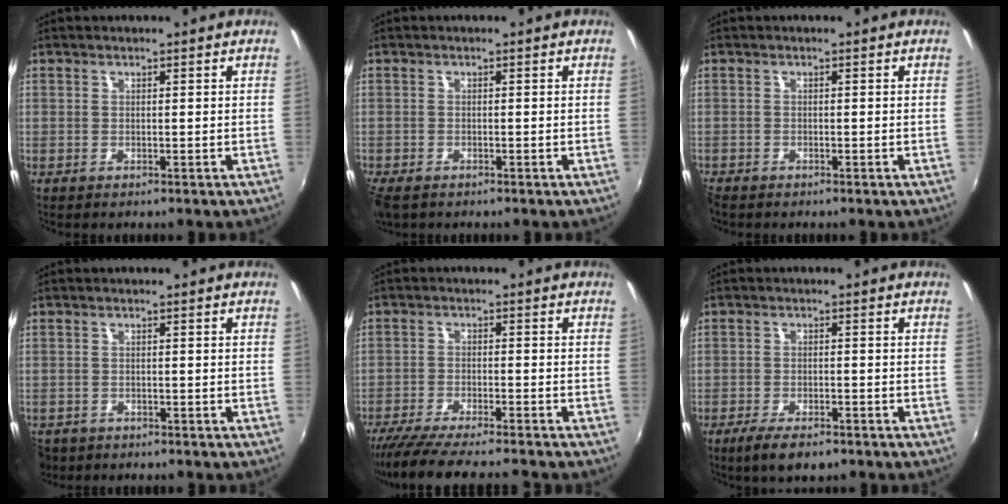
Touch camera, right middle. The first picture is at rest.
{"total": 4.2, "force": [-3.1, 1.8, 2.2], "torque": [-0.054, -0.020, -0.058]}
{"total": 1.6, "force": [-1.5, 0.6, 0.3], "torque": [-0.012, -0.007, -0.031]}
{"total": 5.4, "force": [-3.3, 3.8, 2.0], "torque": [-0.059, -0.012, -0.055]}
{"total": 11.8, "force": [-10.5, 0.4, 5.4], "torque": [-0.121, -0.028, -0.174]}
{"total": 6.1, "force": [-4.4, 1.7, 3.8], "torque": [-0.090, -0.015, -0.074]}